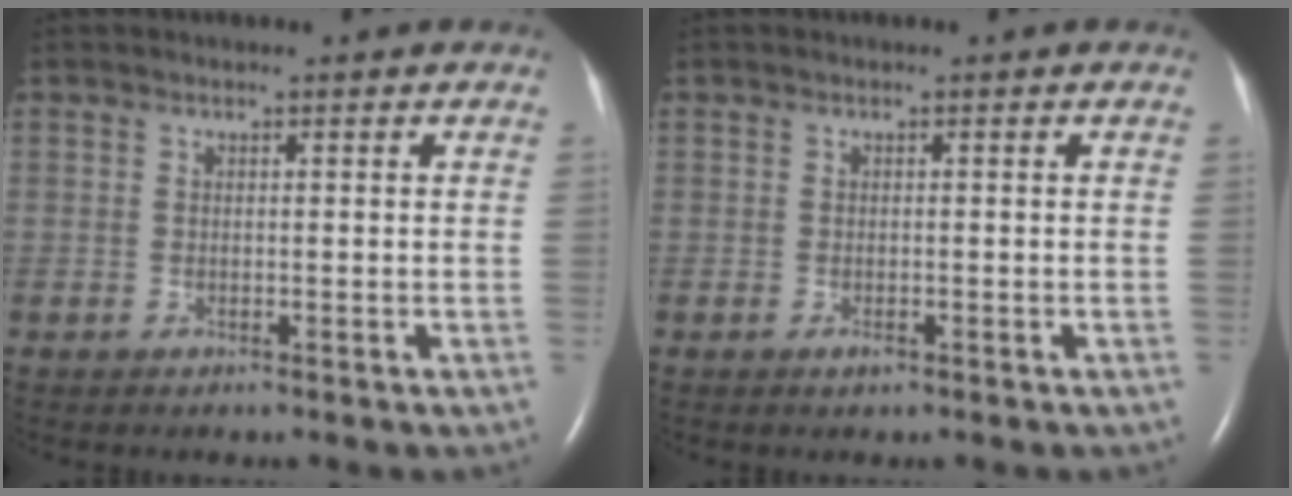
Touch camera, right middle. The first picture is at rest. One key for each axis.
{"total": 0.8, "fx": -0.5, "fy": 0.3, "fz": 0.6, "tx": -0.010, "ty": -0.001, "tz": -0.006}